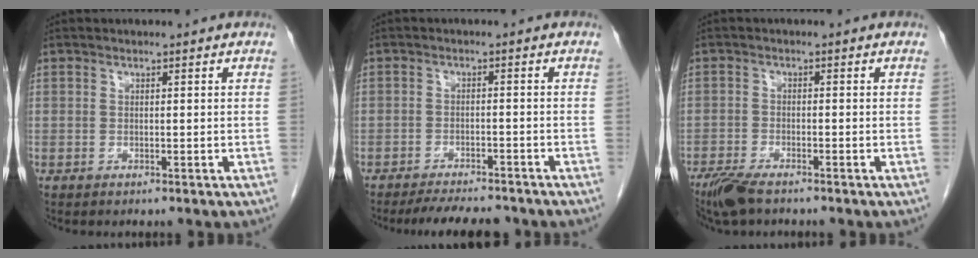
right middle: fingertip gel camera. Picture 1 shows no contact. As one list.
[{"total": 7.8, "force": [-7.0, 1.9, 2.9], "torque": [-0.037, -0.007, -0.102]}, {"total": 5.1, "force": [-4.0, 1.2, 3.0], "torque": [-0.062, -0.011, -0.073]}]